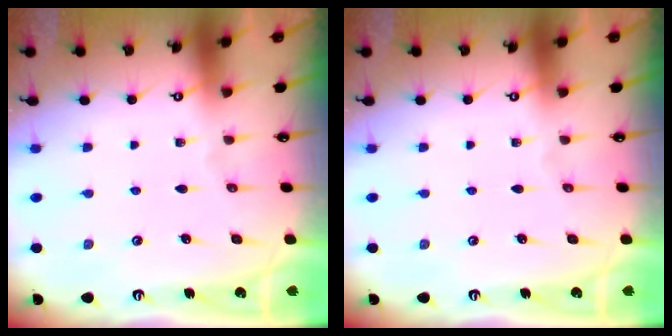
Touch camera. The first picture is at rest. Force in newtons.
{"total": 0.0}